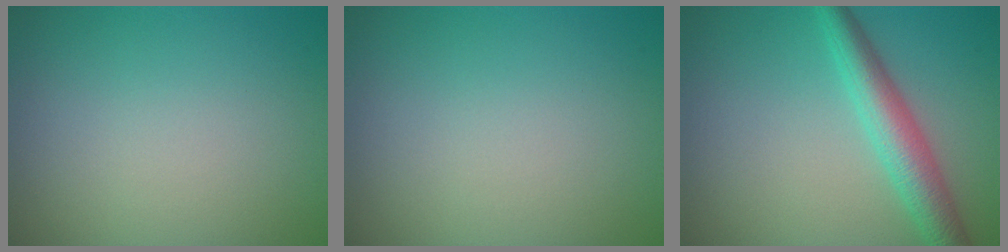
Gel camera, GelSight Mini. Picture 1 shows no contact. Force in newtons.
{"total": 0.0}
{"total": 5.0, "press": 5.0, "slide": 0.3}